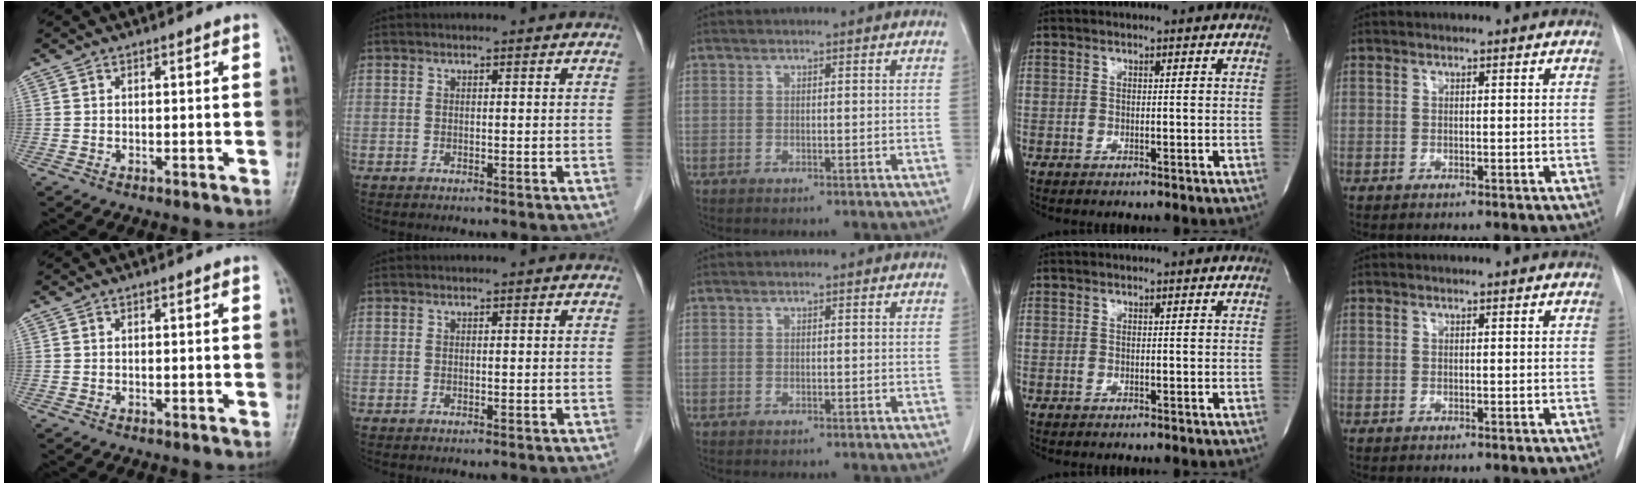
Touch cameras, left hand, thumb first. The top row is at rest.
{}